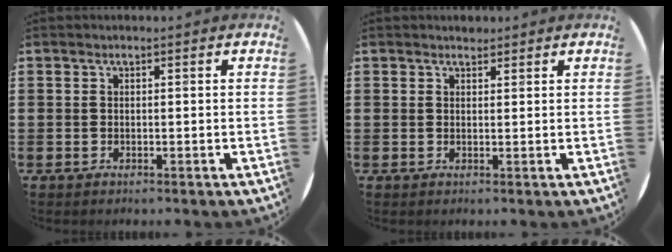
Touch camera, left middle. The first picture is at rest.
{"total": 1.0, "force": [1.0, 0.2, 0.0], "torque": [0.008, -0.002, 0.018]}